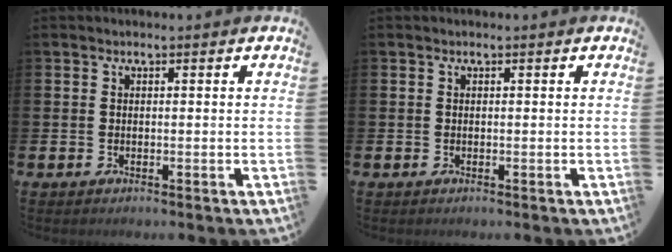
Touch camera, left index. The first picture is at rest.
{"total": 0.0}